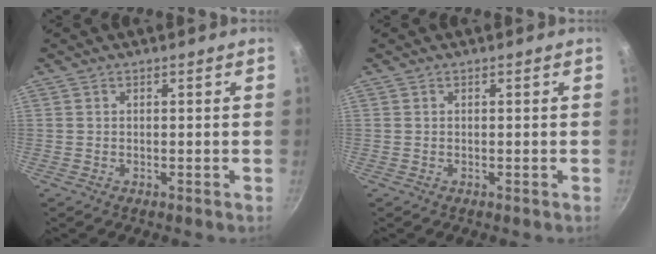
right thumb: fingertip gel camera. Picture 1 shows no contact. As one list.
[{"total": 0.0}]